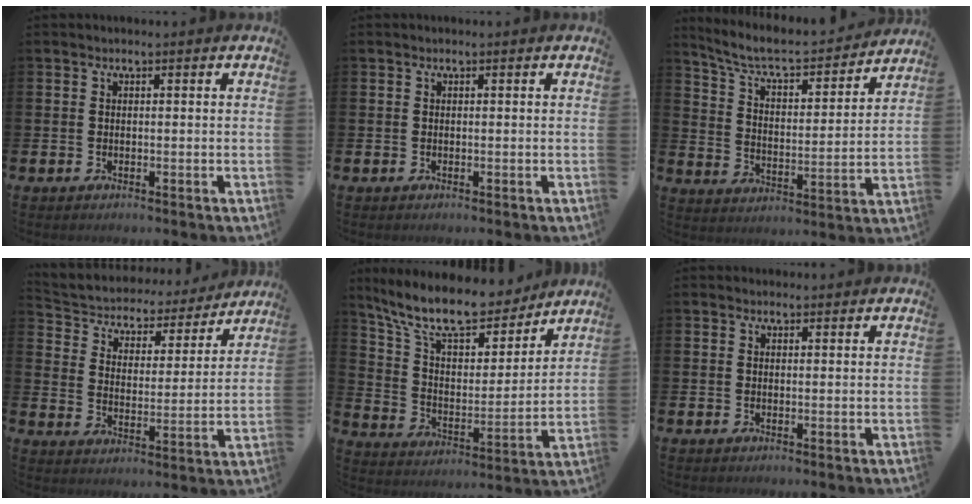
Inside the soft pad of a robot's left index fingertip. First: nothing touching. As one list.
[{"total": 0.0}, {"total": 7.5, "force": [6.8, 1.6, 2.9], "torque": [-0.092, -0.047, 0.113]}, {"total": 4.3, "force": [3.8, 2.0, 0.3], "torque": [-0.038, -0.035, 0.058]}, {"total": 12.8, "force": [11.1, 3.7, 5.2], "torque": [-0.139, -0.068, 0.196]}, {"total": 0.7, "force": [0.6, 0.3, 0.1], "torque": [0.007, 0.000, 0.009]}]